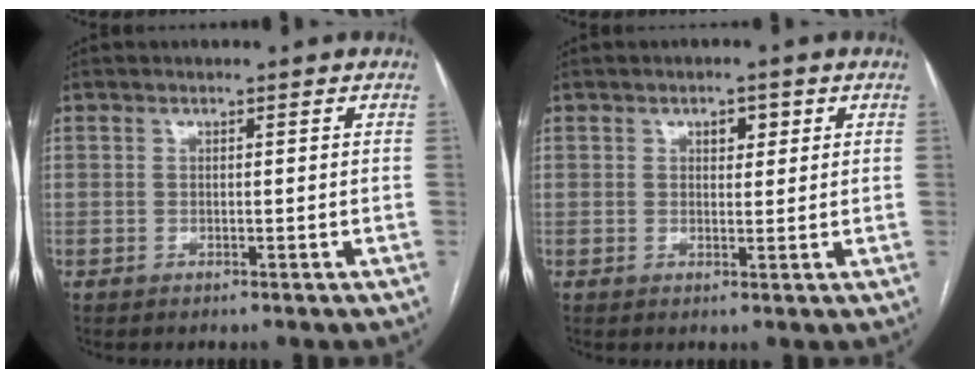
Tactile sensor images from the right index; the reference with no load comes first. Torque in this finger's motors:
{"motor_torque": [0.02, 0.01, 0.00, 0.00]}